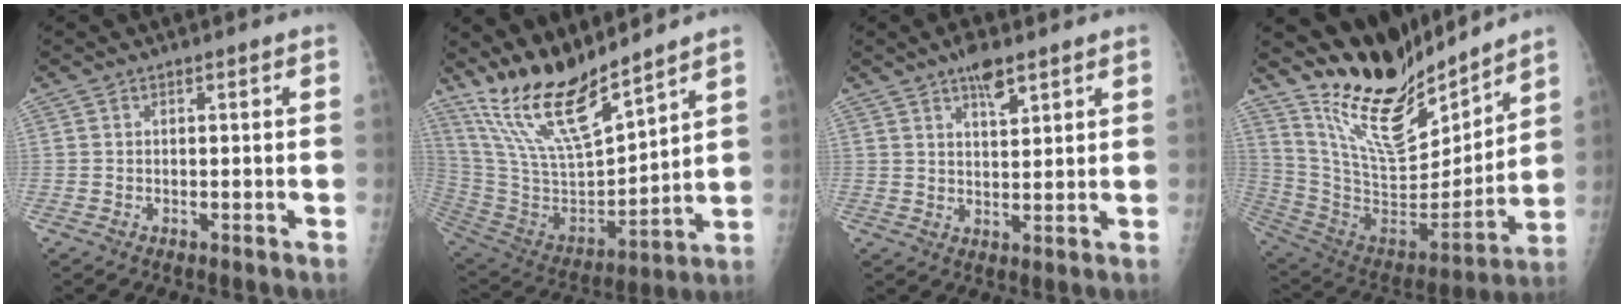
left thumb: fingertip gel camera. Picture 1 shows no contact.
{"total": 17.8, "force": [14.4, 3.7, 9.7], "torque": [-0.164, -0.078, 0.291]}
{"total": 5.2, "force": [3.4, 1.8, 3.5], "torque": [-0.045, -0.016, 0.056]}
{"total": 21.0, "force": [17.5, 6.8, 9.5], "torque": [-0.117, -0.114, 0.315]}